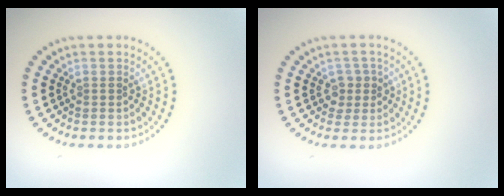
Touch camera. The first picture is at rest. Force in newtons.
{"total": 1.9, "press": 1.5, "slide": 1.1}